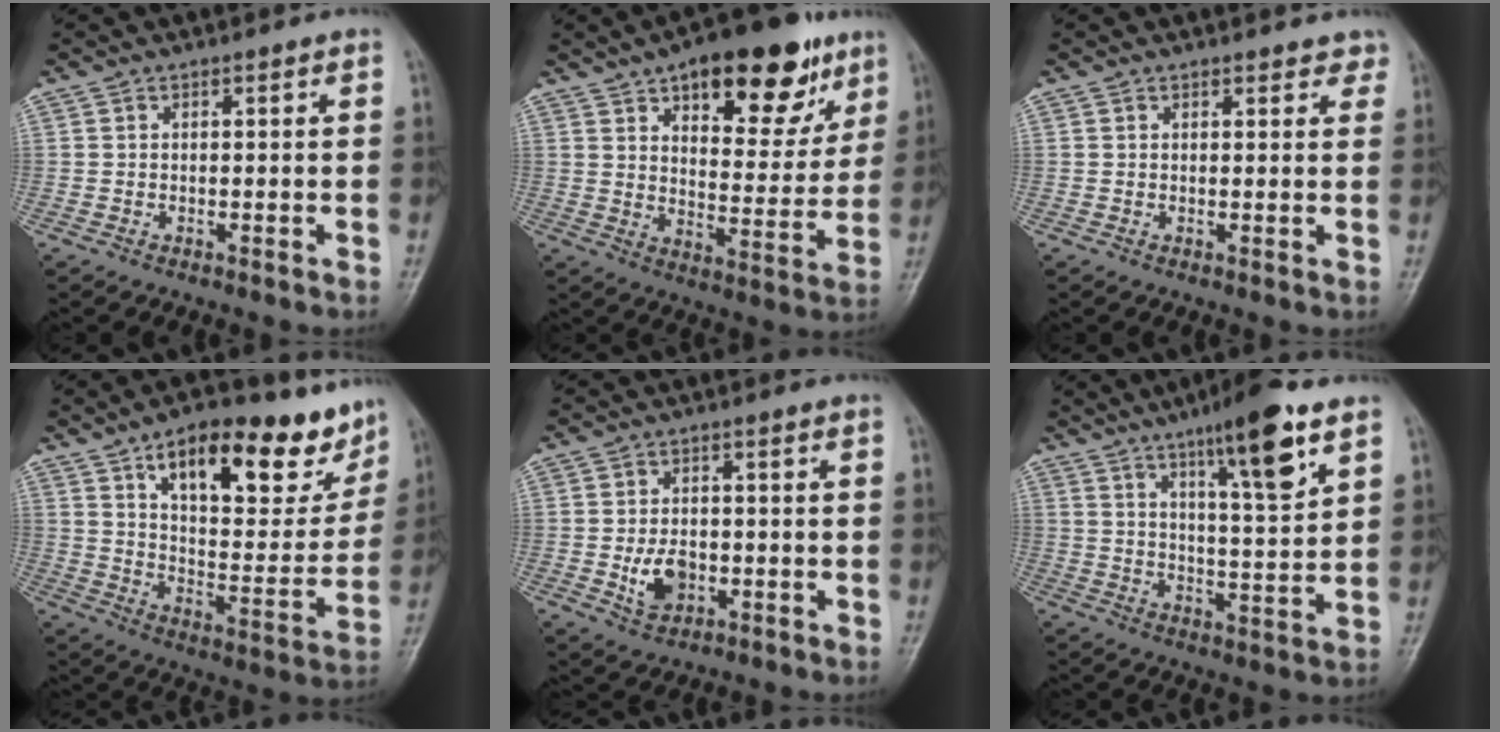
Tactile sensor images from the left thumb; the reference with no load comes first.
{"total": 21.1, "force": [12.0, 9.6, 14.4], "torque": [-0.147, -0.039, 0.175]}
{"total": 2.8, "force": [2.3, 1.3, 0.7], "torque": [0.022, -0.008, 0.016]}
{"total": 23.0, "force": [14.2, 9.6, 15.3], "torque": [-0.169, -0.044, 0.219]}
{"total": 6.0, "force": [-1.4, 4.2, 4.0], "torque": [-0.058, 0.001, -0.021]}
{"total": 13.7, "force": [7.9, 2.5, 10.9], "torque": [-0.159, -0.039, 0.125]}